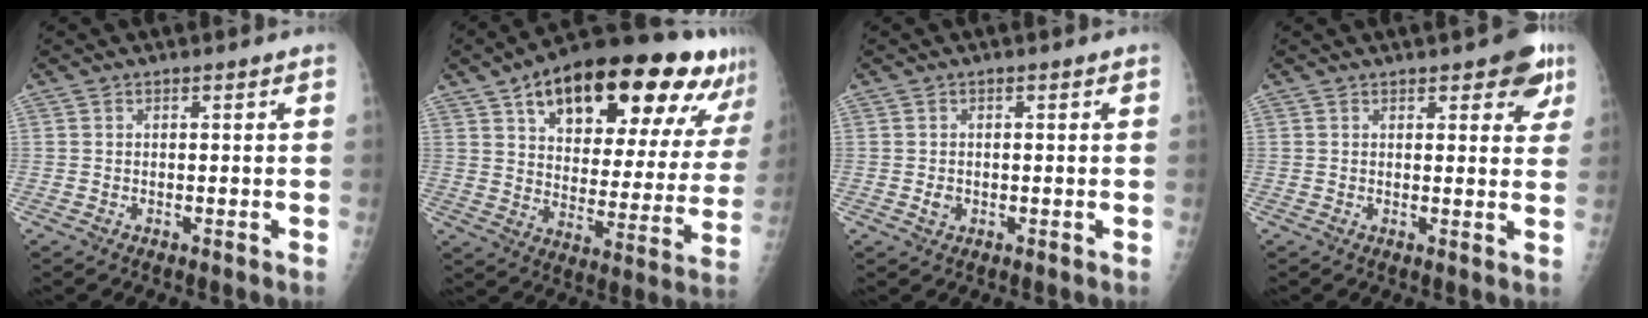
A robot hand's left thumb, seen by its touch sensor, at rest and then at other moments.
{"total": 29.1, "force": [17.3, 12.0, 20.1], "torque": [-0.261, -0.018, 0.257]}
{"total": 1.5, "force": [-0.3, 1.2, 0.8], "torque": [-0.008, 0.001, -0.002]}
{"total": 6.7, "force": [3.8, 2.9, 4.7], "torque": [-0.024, -0.012, 0.040]}